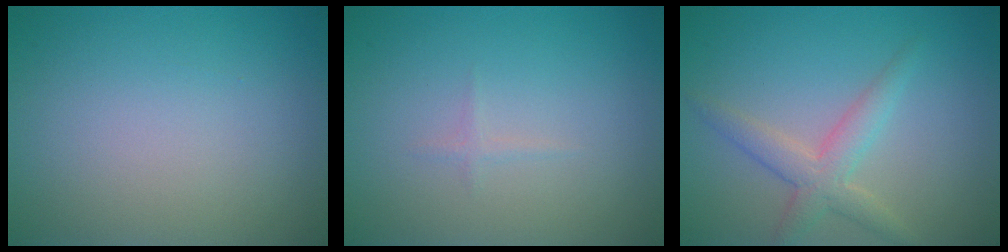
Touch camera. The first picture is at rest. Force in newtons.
{"total": 0.5, "press": 0.5, "slide": 0.0}
{"total": 3.0, "press": 3.0, "slide": 0.3}